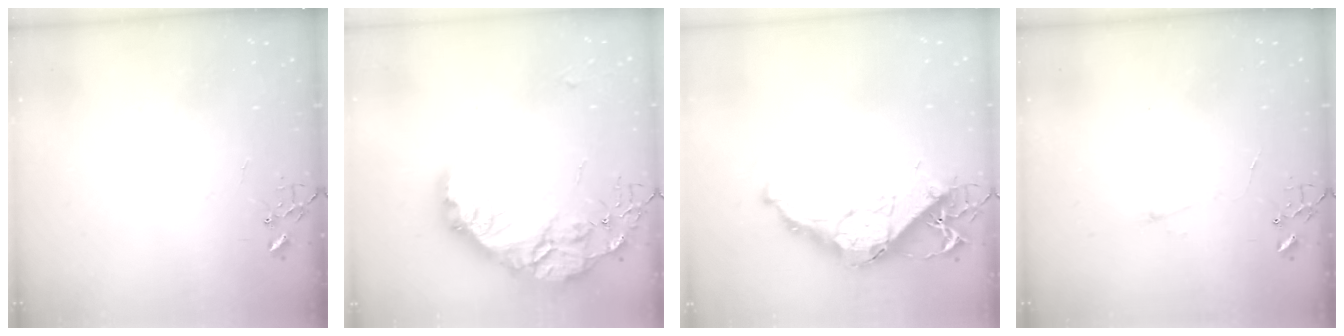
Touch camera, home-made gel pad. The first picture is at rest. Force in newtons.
{"total": 24.7, "press": 24.6, "slide": 2.0}
{"total": 15.7, "press": 15.7, "slide": 1.1}
{"total": 4.1, "press": 4.0, "slide": 0.6}